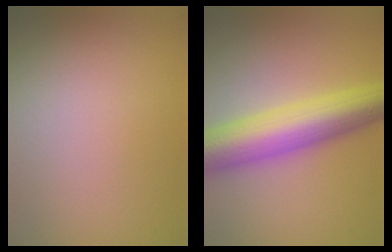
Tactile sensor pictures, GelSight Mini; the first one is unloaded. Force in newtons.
{"total": 9.6, "press": 9.6, "slide": 0.1}